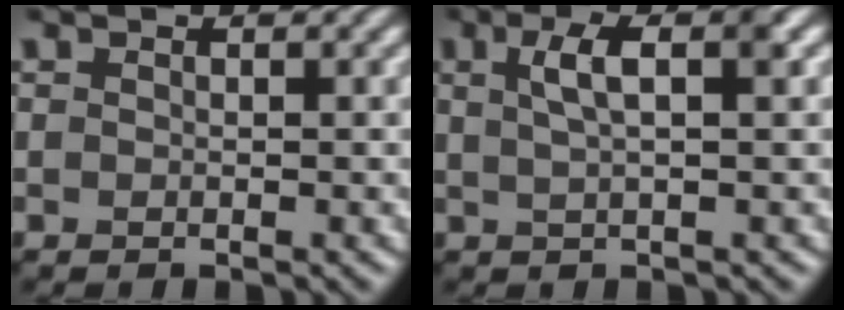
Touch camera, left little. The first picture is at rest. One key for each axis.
{"total": 3.6, "fx": 1.0, "fy": 1.0, "fz": 3.3, "tx": -0.051, "ty": 0.010, "tz": 0.015}